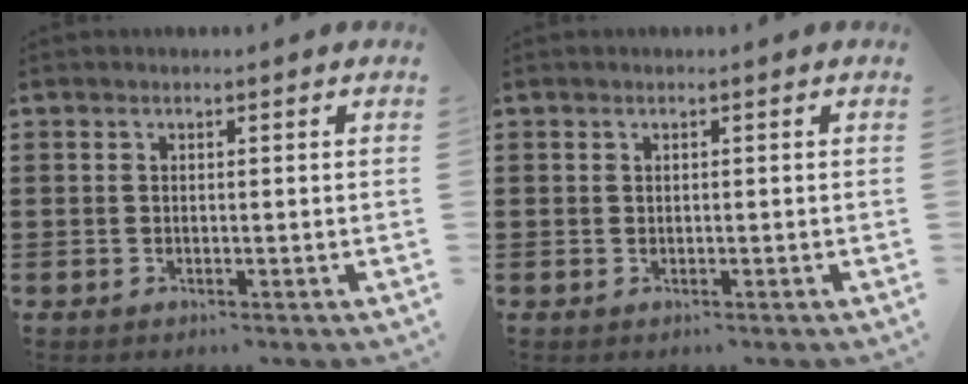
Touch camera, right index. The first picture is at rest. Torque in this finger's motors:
{"motor_torque": [0.37, -0.06, 0.03, 0.01]}